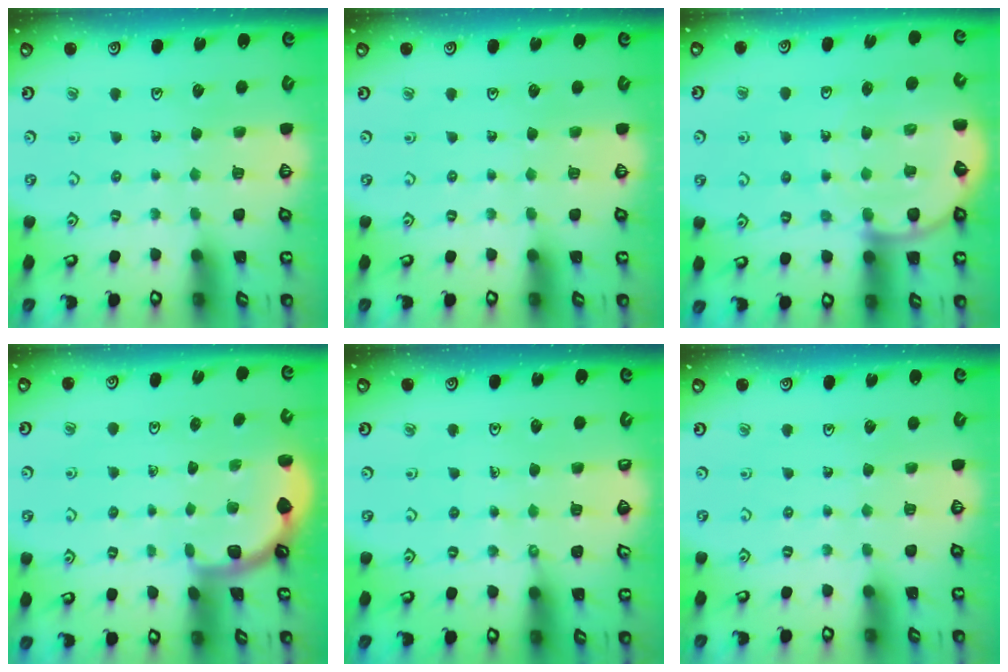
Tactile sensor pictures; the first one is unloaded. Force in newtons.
{"total": 0.0}
{"total": 8.8, "press": 8.5, "slide": 2.2}
{"total": 1.6, "press": 1.6, "slide": 0.2}
{"total": 1.7, "press": 1.7, "slide": 0.2}
{"total": 0.0}